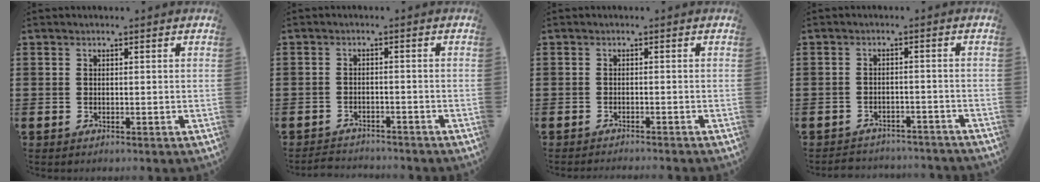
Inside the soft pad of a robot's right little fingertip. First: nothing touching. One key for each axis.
{"total": 2.0, "fx": -2.0, "fy": 0.1, "fz": -0.3, "tx": -0.002, "ty": 0.003, "tz": -0.046}
{"total": 0.9, "fx": -0.9, "fy": -0.2, "fz": -0.1, "tx": 0.002, "ty": 0.001, "tz": -0.019}
{"total": 2.3, "fx": -2.2, "fy": 0.2, "fz": -0.3, "tx": -0.003, "ty": 0.003, "tz": -0.050}